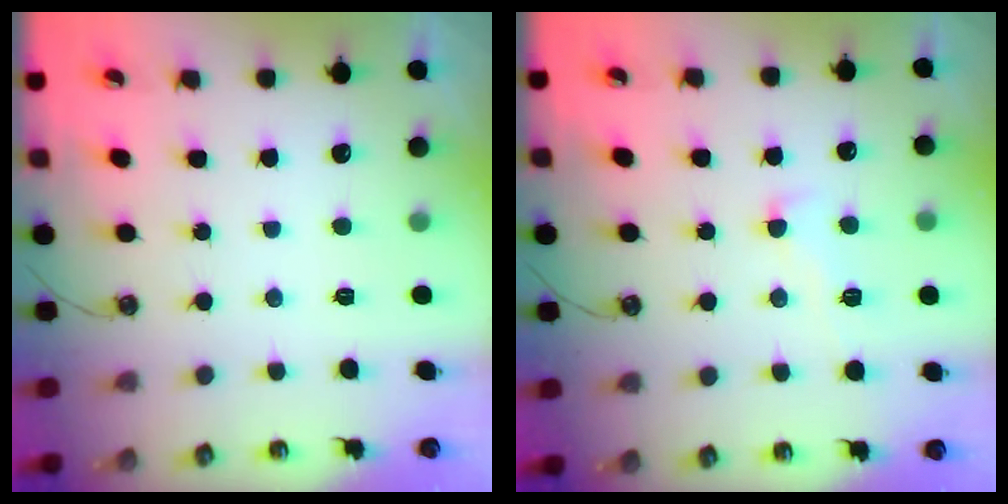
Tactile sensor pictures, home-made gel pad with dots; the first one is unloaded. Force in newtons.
{"total": 0.8, "press": 0.2, "slide": 0.8}